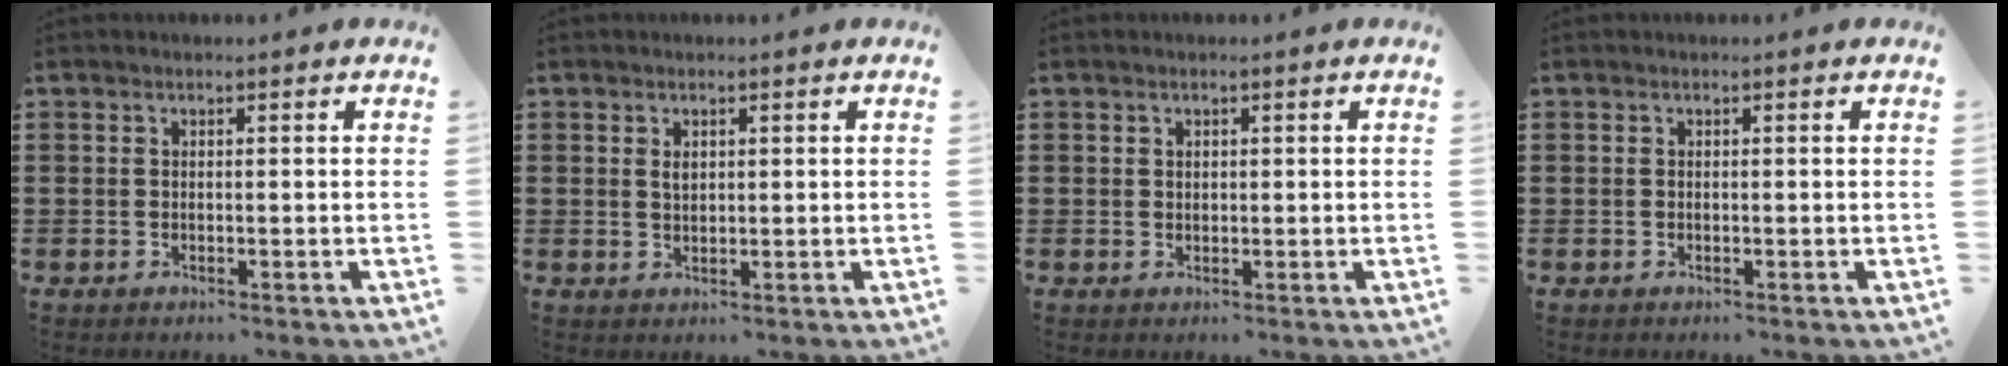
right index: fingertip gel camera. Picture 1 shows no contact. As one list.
[{"total": 1.2, "force": [0.6, 0.7, 0.8], "torque": [-0.019, 0.004, 0.010]}, {"total": 0.7, "force": [0.4, 0.5, 0.1], "torque": [-0.003, 0.002, 0.009]}, {"total": 0.0}]